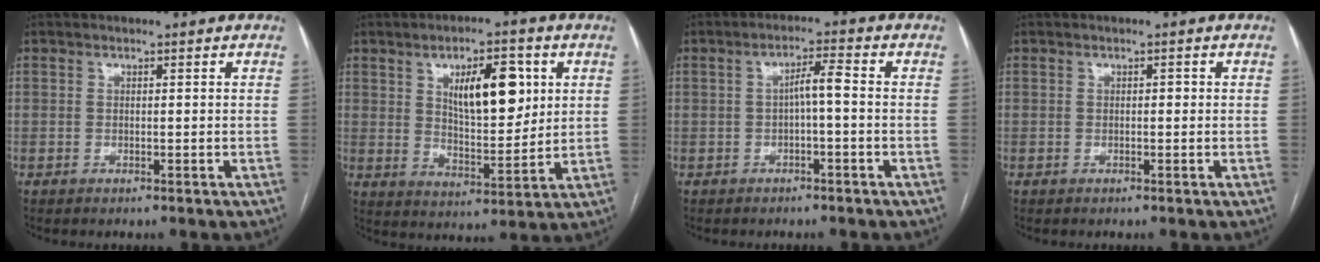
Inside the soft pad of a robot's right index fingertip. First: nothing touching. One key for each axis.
{"total": 11.4, "fx": 4.0, "fy": 4.2, "fz": 9.8, "tx": -0.153, "ty": 0.005, "tz": 0.072}
{"total": 3.3, "fx": -0.3, "fy": 0.4, "fz": 3.3, "tx": -0.054, "ty": 0.014, "tz": -0.004}
{"total": 0.6, "fx": 0.0, "fy": 0.3, "fz": 0.4, "tx": -0.005, "ty": 0.005, "tz": -0.001}